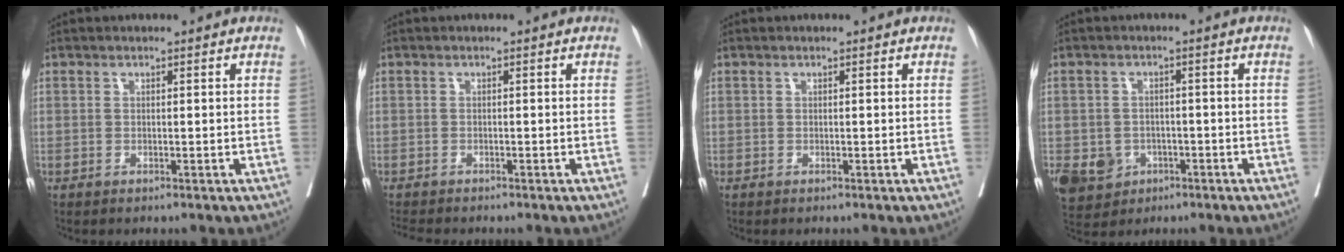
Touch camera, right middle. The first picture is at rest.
{"total": 2.9, "force": [-2.7, 0.1, 0.9], "torque": [-0.014, -0.010, -0.046]}
{"total": 0.0}
{"total": 10.4, "force": [-4.2, 8.8, 3.7], "torque": [-0.100, 0.005, -0.055]}